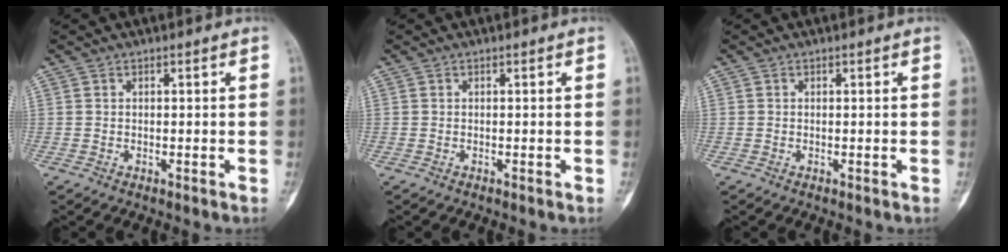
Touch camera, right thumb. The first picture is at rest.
{"total": 0.0}
{"total": 0.0}